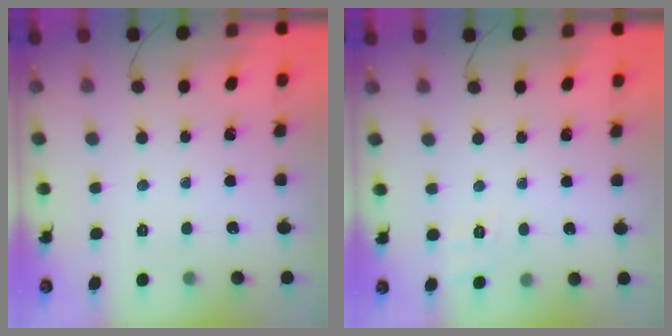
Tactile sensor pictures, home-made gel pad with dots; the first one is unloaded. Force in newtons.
{"total": 1.9, "press": 0.6, "slide": 1.9}